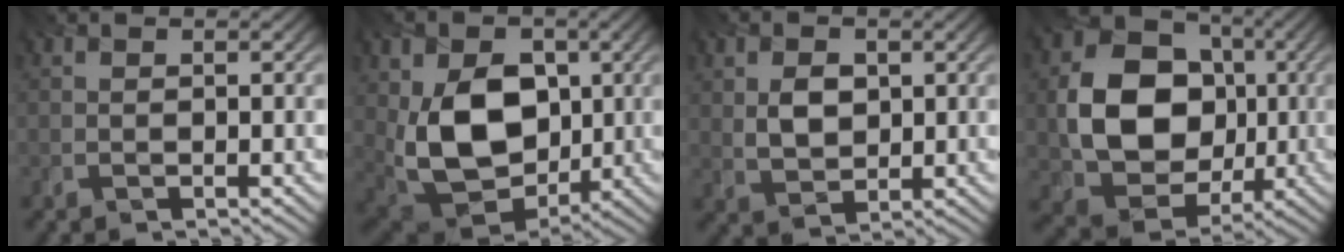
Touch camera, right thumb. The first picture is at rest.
{"total": 13.3, "force": [0.9, 9.5, 9.3], "torque": [-0.188, -0.013, 0.022]}
{"total": 4.4, "force": [1.1, 3.1, 2.9], "torque": [-0.063, -0.001, 0.021]}
{"total": 13.1, "force": [0.1, 10.7, 7.5], "torque": [-0.151, -0.005, -0.001]}